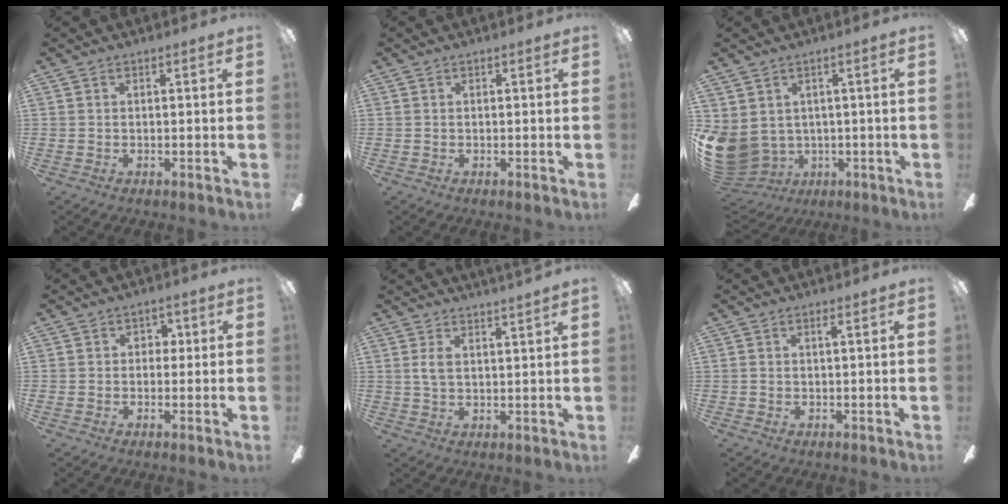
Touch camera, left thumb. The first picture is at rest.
{"total": 0.0}
{"total": 8.4, "force": [0.3, 7.4, 4.0], "torque": [-0.138, -0.014, 0.010]}
{"total": 2.8, "force": [-0.2, 2.4, 1.4], "torque": [-0.014, 0.006, -0.011]}
{"total": 2.9, "force": [2.0, 0.1, 2.2], "torque": [-0.048, -0.007, 0.036]}
{"total": 0.8, "force": [0.0, -0.1, 0.8], "torque": [-0.016, 0.001, 0.000]}